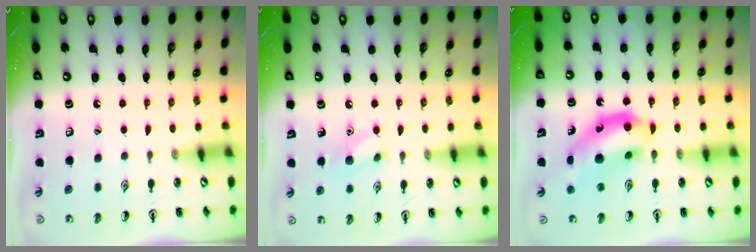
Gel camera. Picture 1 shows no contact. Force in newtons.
{"total": 6.7, "press": 6.6, "slide": 1.5}
{"total": 11.5, "press": 11.0, "slide": 3.5}